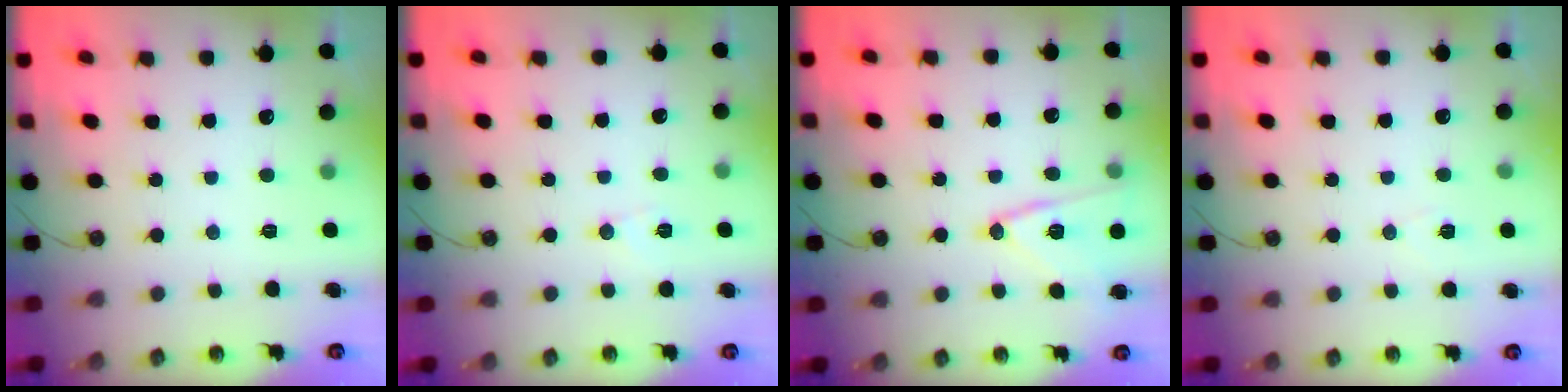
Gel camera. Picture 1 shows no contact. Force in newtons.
{"total": 5.1, "press": 4.8, "slide": 1.8}
{"total": 12.3, "press": 12.3, "slide": 0.2}
{"total": 5.5, "press": 3.3, "slide": 4.4}